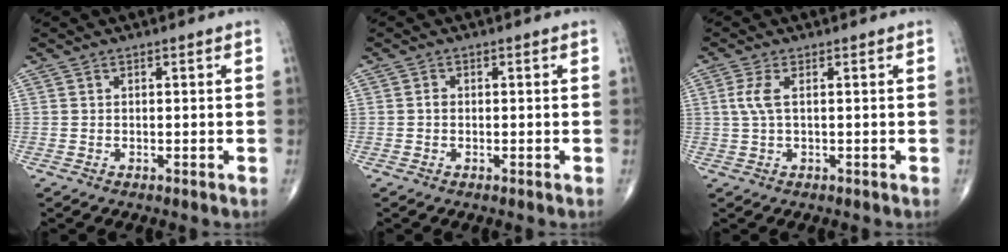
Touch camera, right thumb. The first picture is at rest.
{"total": 0.9, "force": [-0.1, 0.7, 0.5], "torque": [-0.005, 0.003, -0.004]}
{"total": 3.3, "force": [0.6, 1.0, 3.0], "torque": [-0.087, 0.008, 0.014]}